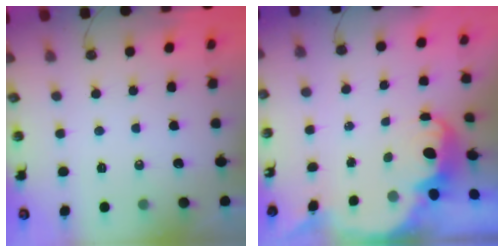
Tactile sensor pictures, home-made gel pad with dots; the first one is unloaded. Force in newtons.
{"total": 2.8, "press": 2.8, "slide": 0.6}